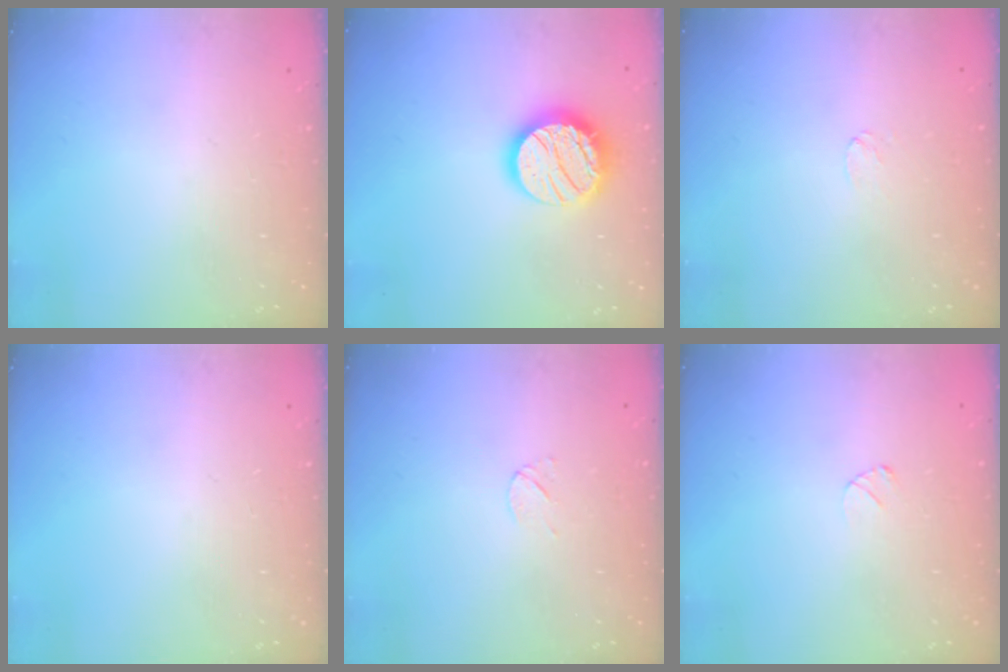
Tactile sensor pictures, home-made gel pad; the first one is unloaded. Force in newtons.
{"total": 16.6, "press": 16.5, "slide": 1.1}
{"total": 2.9, "press": 2.9, "slide": 0.3}
{"total": 0.0}
{"total": 4.0, "press": 3.9, "slide": 0.7}
{"total": 2.6, "press": 2.6, "slide": 0.3}